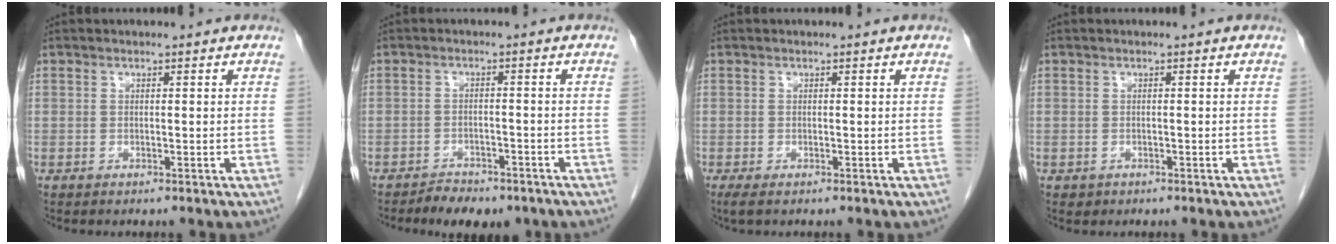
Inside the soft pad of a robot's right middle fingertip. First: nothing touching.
{"total": 5.5, "force": [-4.4, 2.3, 2.3], "torque": [-0.035, -0.003, -0.061]}
{"total": 1.4, "force": [-0.9, 0.4, 0.9], "torque": [-0.014, -0.004, -0.010]}
{"total": 0.7, "force": [-0.3, 0.6, 0.1], "torque": [-0.007, 0.003, 0.000]}